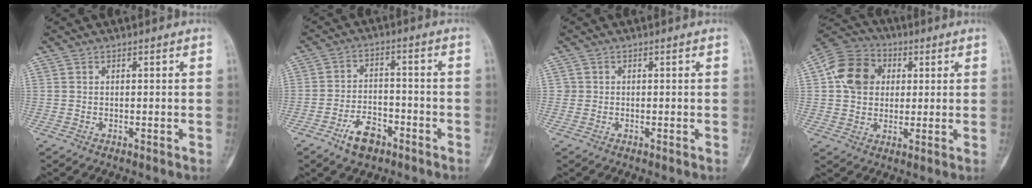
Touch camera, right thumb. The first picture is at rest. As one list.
[{"total": 7.3, "force": [-4.5, 4.0, 4.1], "torque": [-0.058, 0.033, -0.078]}, {"total": 0.8, "force": [0.1, 0.8, 0.0], "torque": [0.009, 0.005, 0.001]}, {"total": 12.1, "force": [2.4, 9.9, 6.5], "torque": [-0.096, 0.006, 0.032]}]